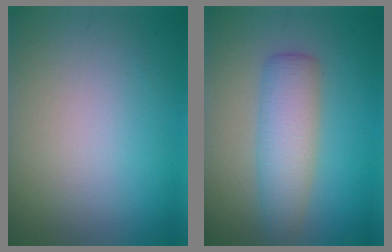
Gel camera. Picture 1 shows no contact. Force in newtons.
{"total": 4.6, "press": 4.6, "slide": 0.1}